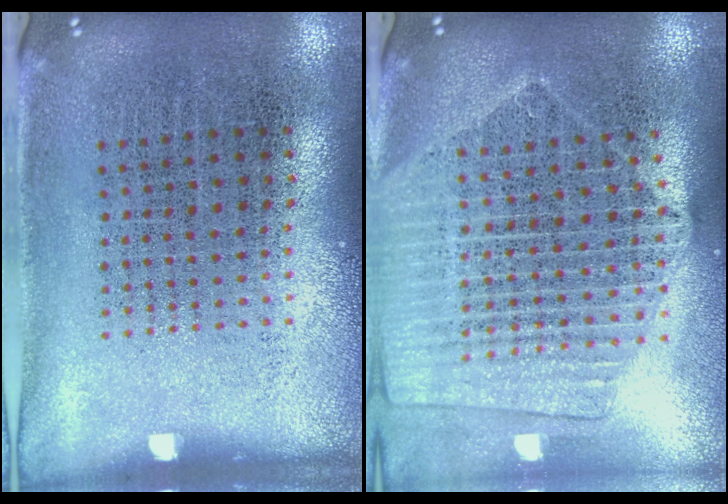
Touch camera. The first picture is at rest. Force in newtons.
{"total": 2.1, "press": 1.9, "slide": 0.9}